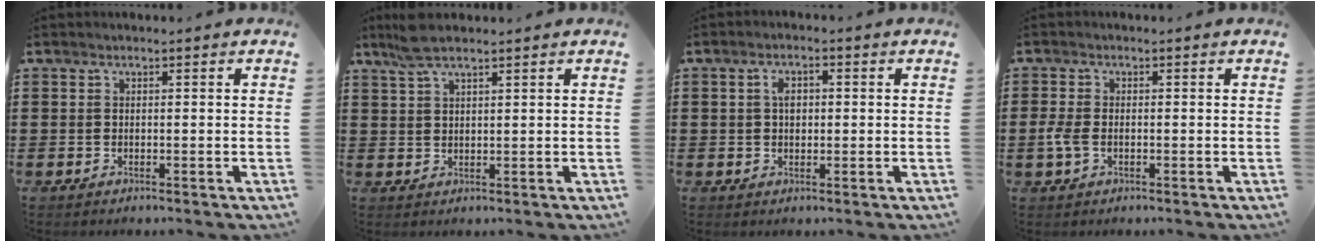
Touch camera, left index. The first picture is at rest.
{"total": 4.1, "force": [3.0, 0.9, 2.7], "torque": [-0.058, 0.005, 0.056]}
{"total": 2.8, "force": [0.4, 1.6, 2.2], "torque": [-0.046, 0.010, 0.006]}
{"total": 3.0, "force": [-0.7, 1.6, 2.4], "torque": [-0.067, -0.007, -0.016]}